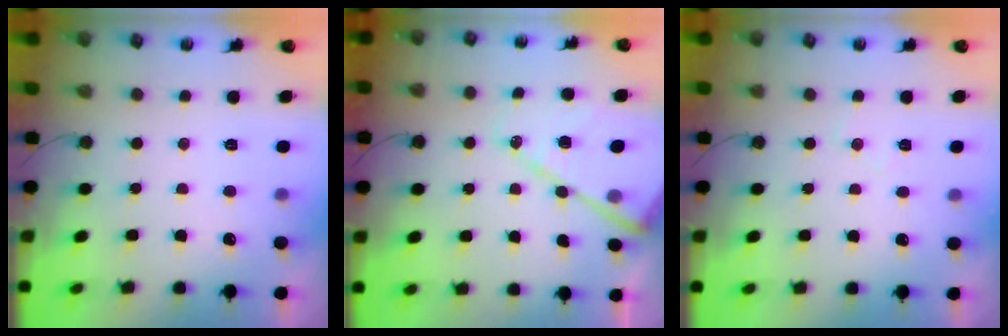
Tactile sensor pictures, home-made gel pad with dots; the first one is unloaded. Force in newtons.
{"total": 14.1, "press": 14.0, "slide": 1.3}
{"total": 4.6, "press": 4.5, "slide": 0.7}